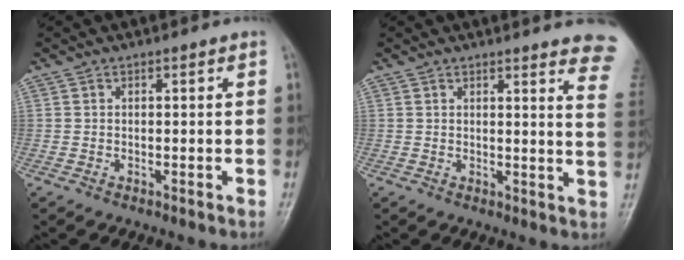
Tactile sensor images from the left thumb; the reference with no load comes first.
{"total": 11.3, "force": [9.9, 1.5, 5.3], "torque": [-0.027, -0.065, 0.086]}